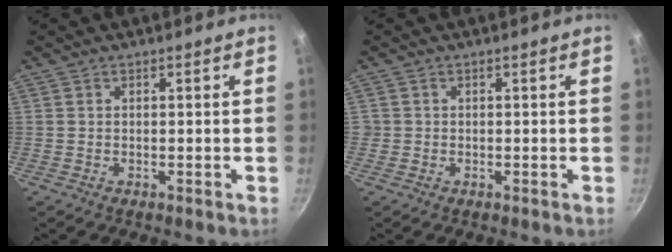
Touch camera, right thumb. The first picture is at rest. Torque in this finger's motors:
{"motor_torque": [0.16, 0.08, 0.30, 0.14, 0.00]}